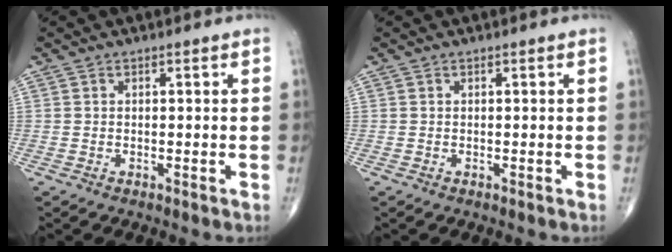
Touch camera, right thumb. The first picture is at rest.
{"total": 0.0}